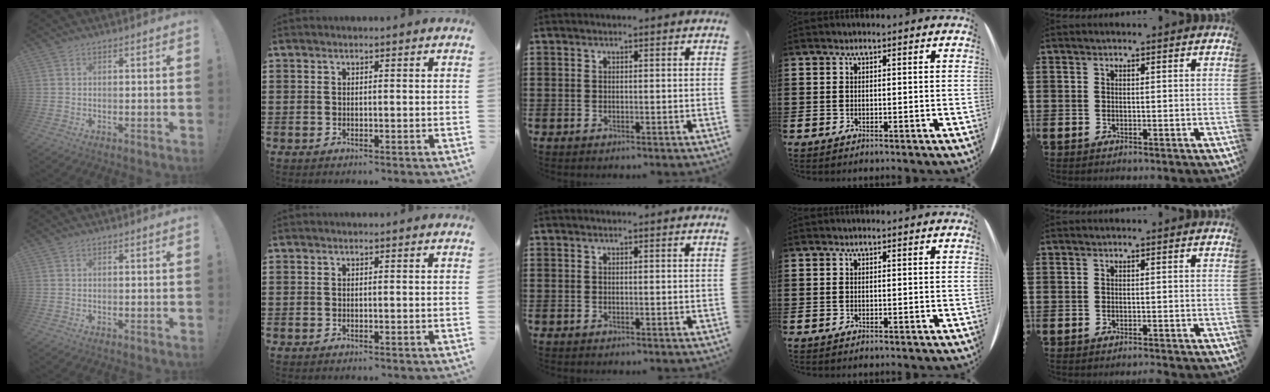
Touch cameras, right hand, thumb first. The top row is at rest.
{"little": {"total": 0.5, "force": [-0.5, -0.2, 0.0], "torque": [0.001, -0.001, -0.010]}}